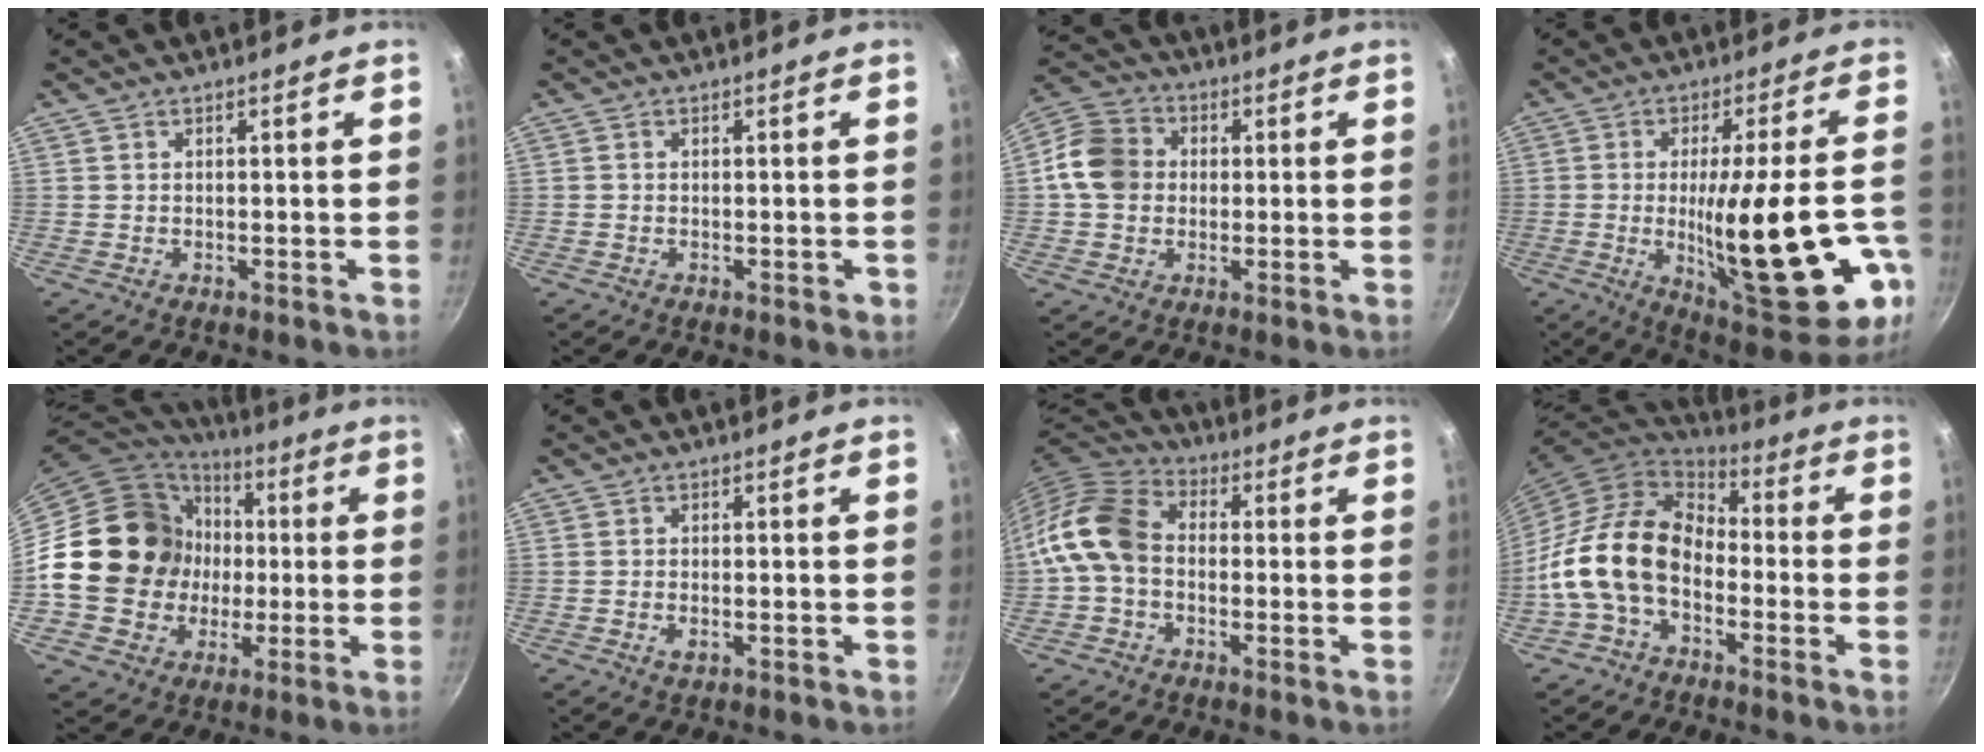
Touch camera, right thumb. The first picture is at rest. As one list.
[{"total": 0.9, "force": [-0.4, 0.6, 0.6], "torque": [-0.006, 0.003, -0.006]}, {"total": 10.4, "force": [0.3, 8.9, 5.4], "torque": [-0.075, 0.018, -0.014]}, {"total": 26.1, "force": [-6.6, 7.5, 24.1], "torque": [-0.328, 0.001, -0.074]}, {"total": 20.7, "force": [0.3, 18.3, 9.5], "torque": [-0.157, 0.030, 0.017]}, {"total": 1.8, "force": [-0.5, 1.0, 1.4], "torque": [-0.027, -0.001, -0.009]}, {"total": 11.4, "force": [-1.4, 8.4, 7.5], "torque": [-0.124, 0.032, -0.050]}, {"total": 16.6, "force": [-3.7, 11.3, 11.6], "torque": [-0.191, 0.048, -0.089]}]